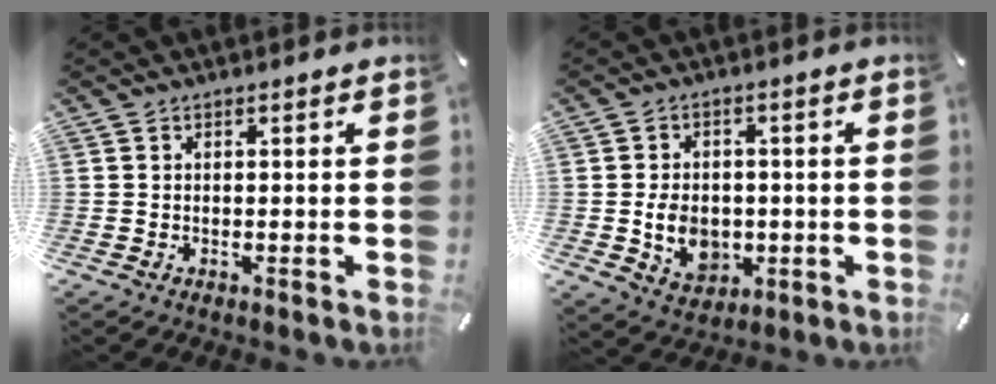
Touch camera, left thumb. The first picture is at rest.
{"total": 8.7, "force": [-1.3, 7.0, 5.0], "torque": [-0.101, 0.009, -0.022]}